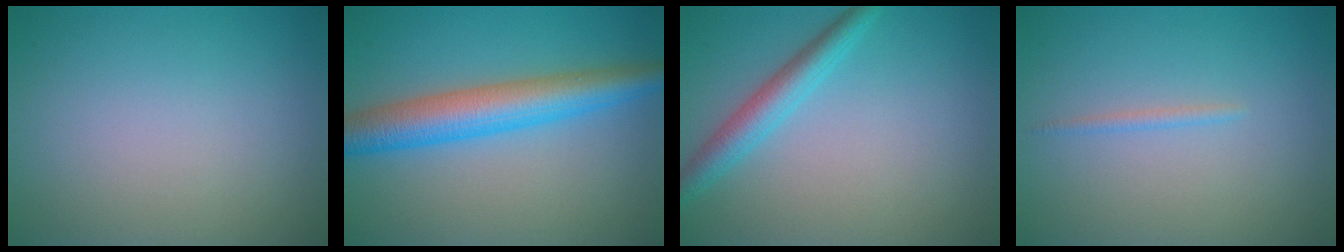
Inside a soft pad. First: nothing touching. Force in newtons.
{"total": 6.3, "press": 6.3, "slide": 0.1}
{"total": 3.1, "press": 3.1, "slide": 0.1}
{"total": 0.7, "press": 0.7, "slide": 0.1}